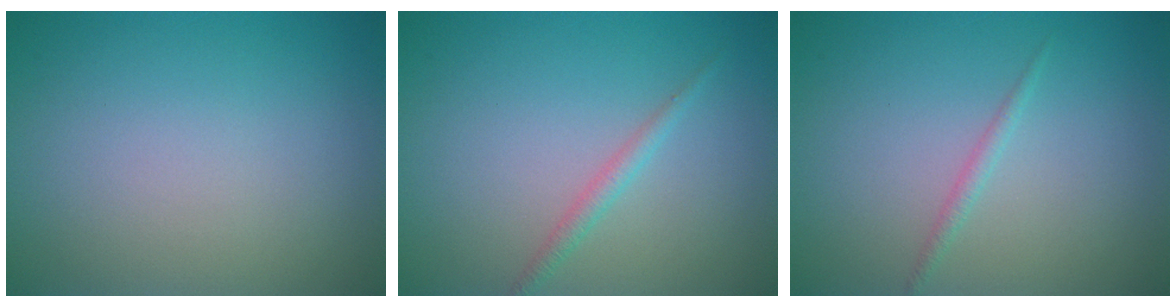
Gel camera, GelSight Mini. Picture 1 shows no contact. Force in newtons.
{"total": 1.3, "press": 1.3, "slide": 0.0}
{"total": 0.9, "press": 0.9, "slide": 0.1}